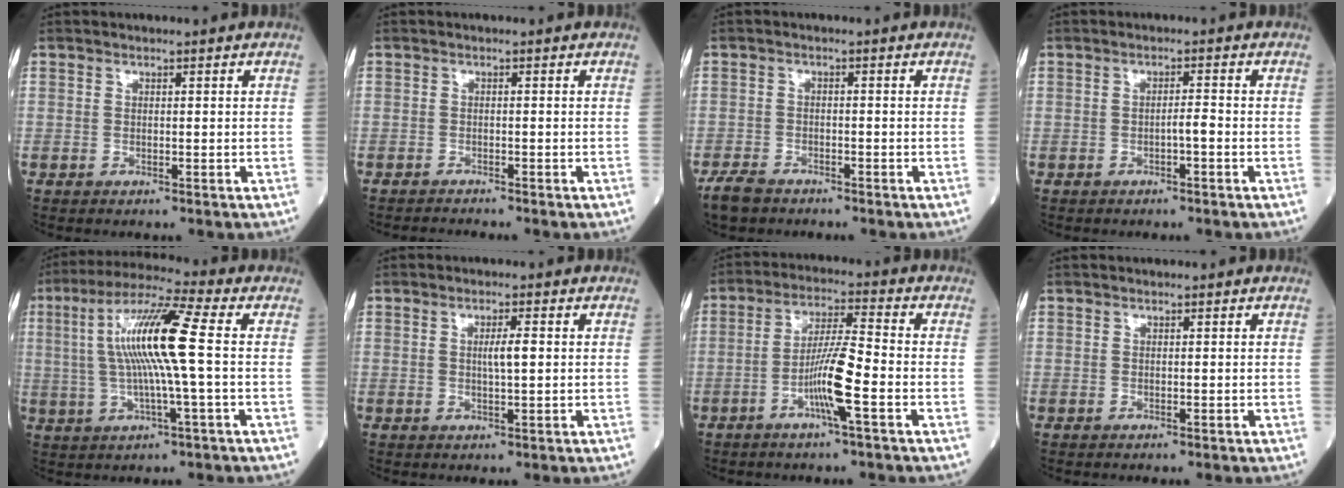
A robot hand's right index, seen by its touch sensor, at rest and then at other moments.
{"total": 1.5, "force": [-1.4, -0.4, -0.1], "torque": [-0.002, -0.007, -0.025]}
{"total": 4.0, "force": [-3.4, 1.6, 1.4], "torque": [-0.031, -0.004, -0.062]}
{"total": 1.6, "force": [-0.7, 0.1, 1.4], "torque": [-0.020, 0.002, -0.014]}
{"total": 12.7, "force": [1.0, -0.1, 12.6], "torque": [-0.243, 0.017, 0.013]}
{"total": 2.9, "force": [0.3, 0.4, 2.8], "torque": [-0.051, 0.000, 0.005]}
{"total": 8.1, "force": [-3.0, -0.2, 7.6], "torque": [-0.145, 0.002, -0.059]}
{"total": 0.0}